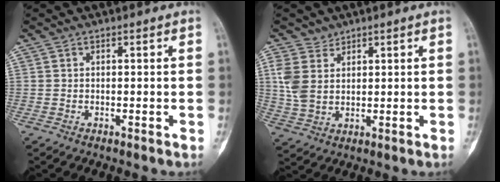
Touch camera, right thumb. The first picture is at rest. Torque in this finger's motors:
{"motor_torque": [0.55, 0.76, 0.34, 0.31, 0.20]}